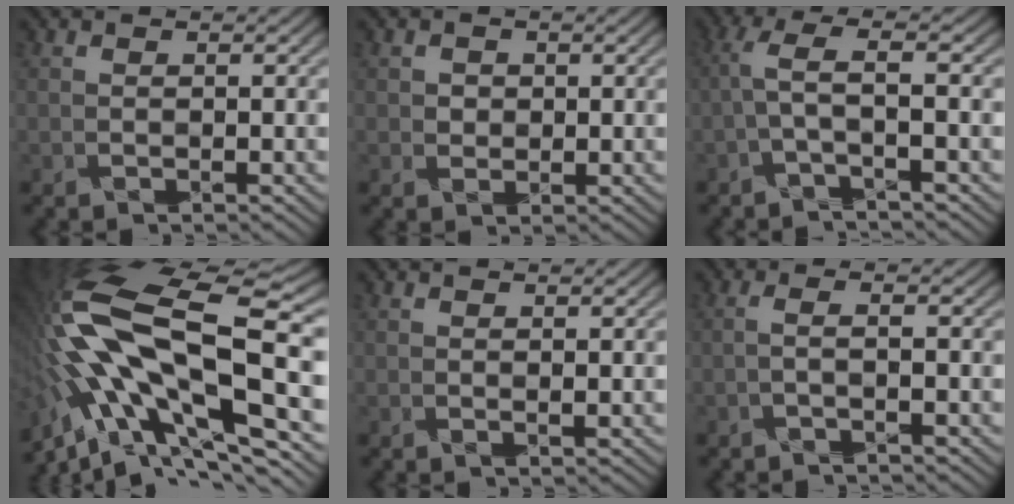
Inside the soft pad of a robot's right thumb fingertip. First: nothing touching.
{"total": 1.1, "force": [0.2, 1.1, -0.2], "torque": [-0.001, -0.003, 0.010]}
{"total": 3.2, "force": [-1.3, 0.4, 2.9], "torque": [-0.056, 0.012, -0.033]}
{"total": 19.6, "force": [-4.8, 8.0, 17.2], "torque": [-0.323, -0.008, -0.096]}
{"total": 0.5, "force": [0.4, 0.0, 0.3], "torque": [-0.001, -0.004, 0.012]}
{"total": 1.4, "force": [-1.0, 0.0, 1.0], "torque": [-0.011, 0.002, -0.023]}